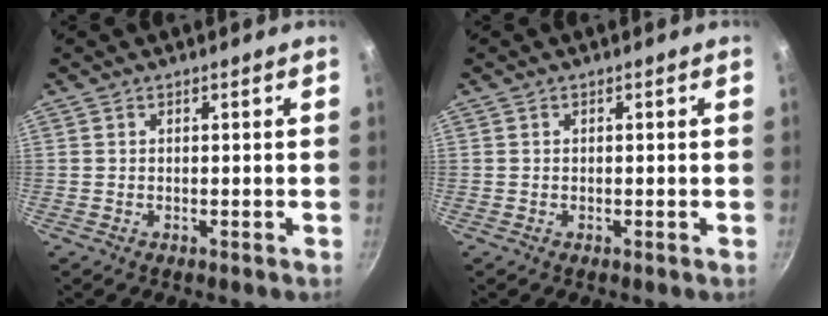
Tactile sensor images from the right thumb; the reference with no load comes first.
{"total": 0.0}